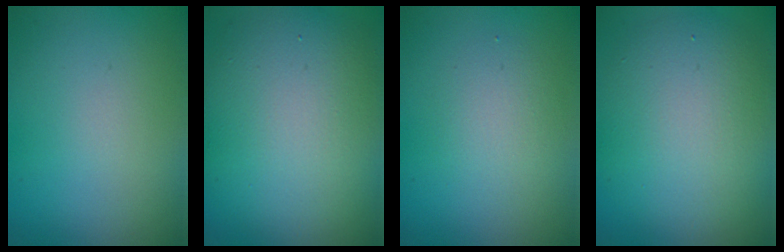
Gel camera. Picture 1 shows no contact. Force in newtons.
{"total": 10.7, "press": 10.7, "slide": 0.8}
{"total": 2.1, "press": 2.1, "slide": 0.0}
{"total": 7.3, "press": 7.3, "slide": 0.2}